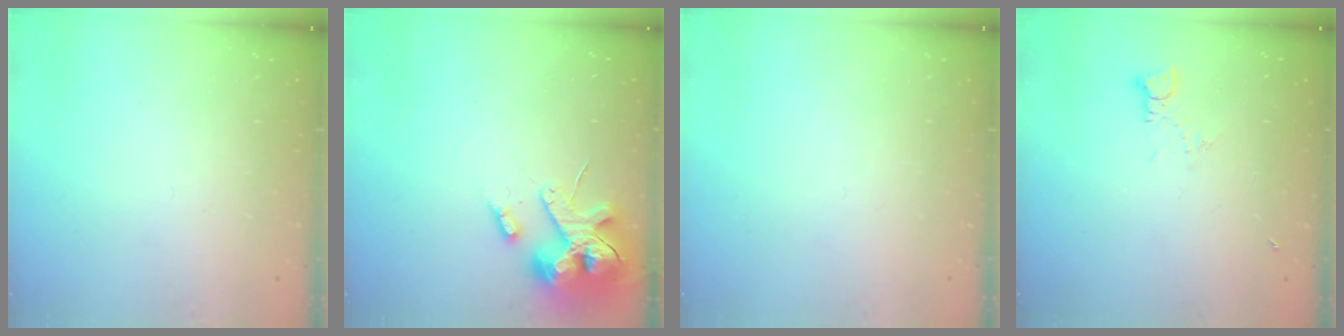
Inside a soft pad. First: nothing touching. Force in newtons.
{"total": 13.1, "press": 13.0, "slide": 1.9}
{"total": 0.0}
{"total": 2.2, "press": 2.2, "slide": 0.1}